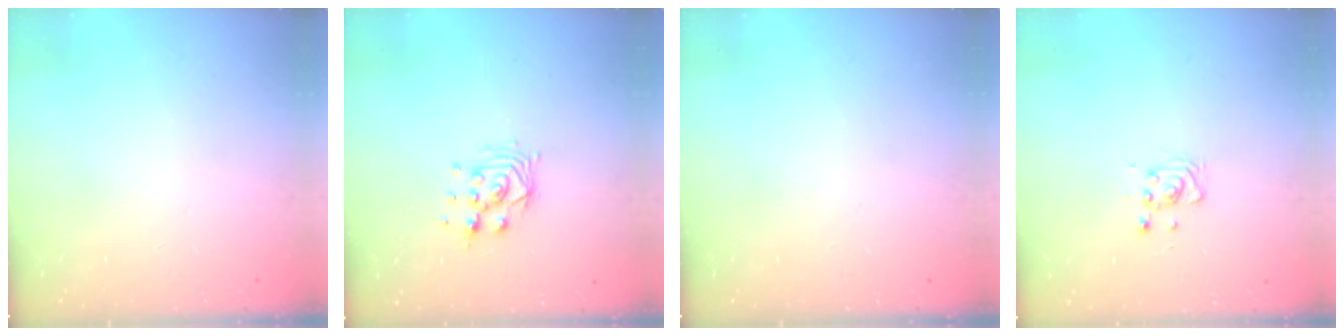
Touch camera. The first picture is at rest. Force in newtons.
{"total": 8.2, "press": 8.1, "slide": 0.5}
{"total": 0.0}
{"total": 4.7, "press": 4.6, "slide": 1.1}